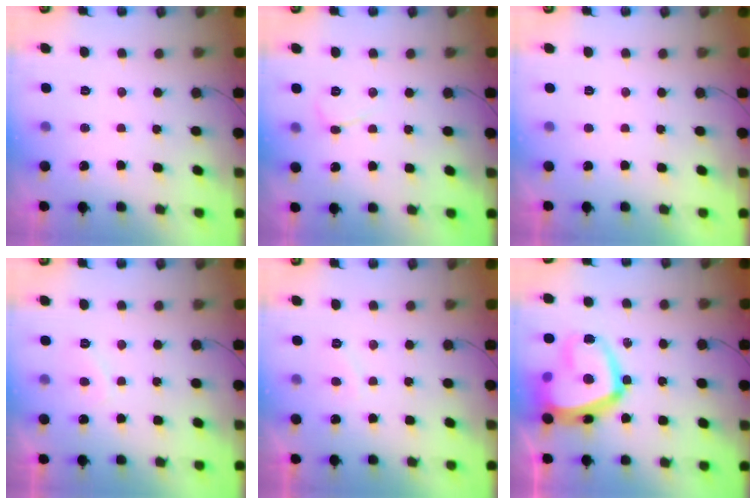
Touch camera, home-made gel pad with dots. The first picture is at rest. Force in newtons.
{"total": 4.0, "press": 3.9, "slide": 0.5}
{"total": 2.2, "press": 2.2, "slide": 0.3}
{"total": 1.8, "press": 1.7, "slide": 0.7}
{"total": 1.2, "press": 1.0, "slide": 0.7}
{"total": 21.7, "press": 21.6, "slide": 1.9}